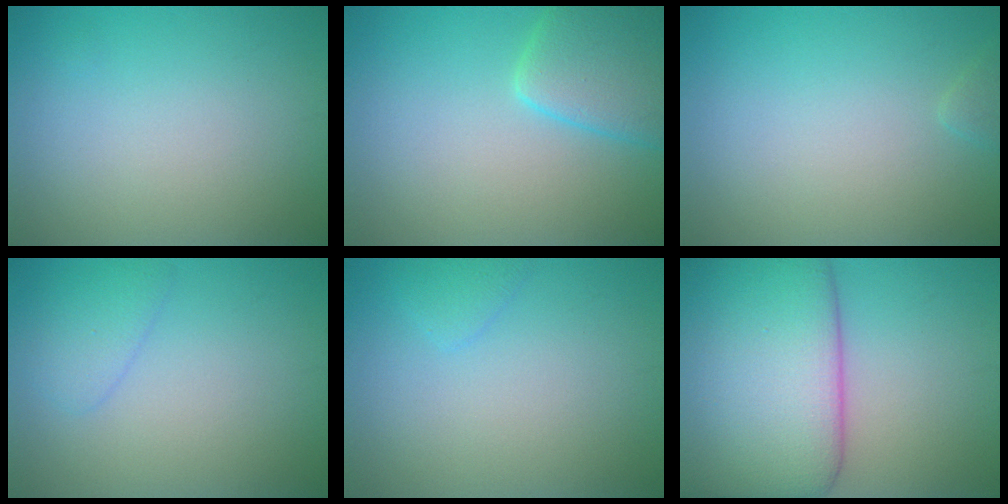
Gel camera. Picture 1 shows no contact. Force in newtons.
{"total": 5.3, "press": 5.3, "slide": 0.4}
{"total": 0.7, "press": 0.7, "slide": 0.1}
{"total": 1.8, "press": 1.8, "slide": 0.2}
{"total": 1.1, "press": 1.1, "slide": 0.0}
{"total": 13.6, "press": 13.6, "slide": 0.8}